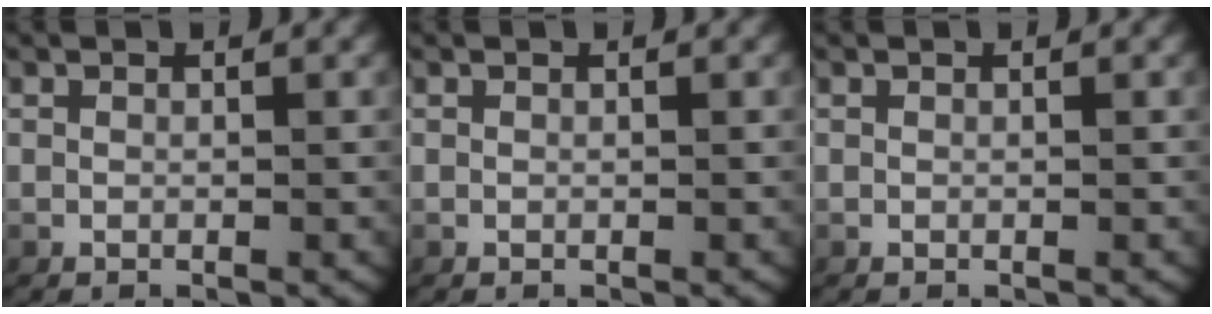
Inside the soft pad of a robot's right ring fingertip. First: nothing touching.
{"total": 0.0}
{"total": 0.0}